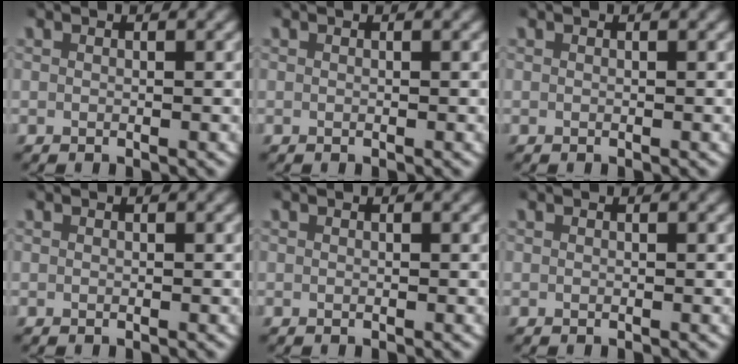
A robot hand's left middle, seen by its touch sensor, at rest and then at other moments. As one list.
[{"total": 0.0}, {"total": 0.0}, {"total": 0.0}, {"total": 0.0}, {"total": 0.0}]